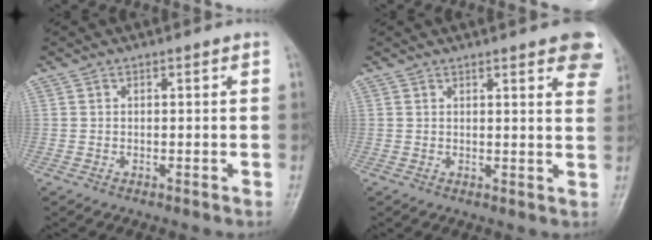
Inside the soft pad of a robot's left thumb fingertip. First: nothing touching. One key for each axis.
{"total": 9.7, "fx": 6.1, "fy": 2.3, "fz": 7.1, "tx": -0.061, "ty": -0.016, "tz": 0.061}